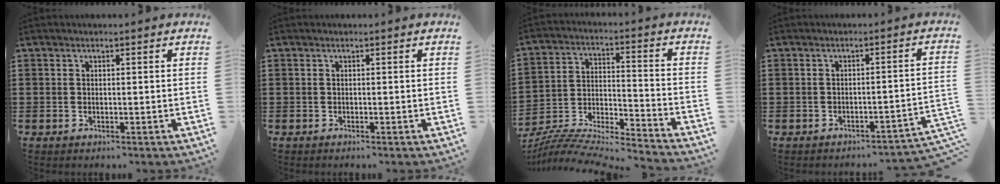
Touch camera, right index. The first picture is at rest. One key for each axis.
{"total": 0.0}
{"total": 6.9, "fx": -6.6, "fy": 0.4, "fz": 1.9, "tx": -0.044, "ty": -0.015, "tz": -0.137}
{"total": 2.5, "fx": -2.2, "fy": -0.2, "fz": 1.2, "tx": -0.025, "ty": -0.006, "tz": -0.047}